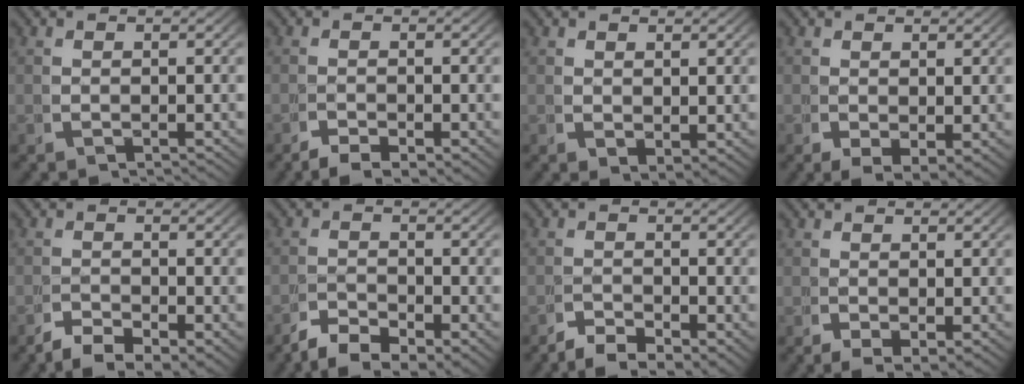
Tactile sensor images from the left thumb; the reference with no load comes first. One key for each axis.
{"total": 1.1, "fx": -1.0, "fy": -0.1, "fz": 0.5, "tx": 0.015, "ty": -0.001, "tz": -0.023}
{"total": 1.2, "fx": 1.0, "fy": 0.3, "fz": 0.5, "tx": -0.002, "ty": -0.003, "tz": 0.027}
{"total": 1.1, "fx": 0.4, "fy": 0.4, "fz": 1.0, "tx": -0.007, "ty": -0.009, "tz": 0.017}
{"total": 1.9, "fx": -1.6, "fy": 0.4, "fz": 1.0, "tx": 0.005, "ty": -0.005, "tz": -0.034}
{"total": 2.3, "fx": -2.0, "fy": 0.5, "fz": 1.0, "tx": 0.007, "ty": -0.002, "tz": -0.046}
{"total": 1.7, "fx": -1.6, "fy": 0.2, "fz": 0.7, "tx": 0.011, "ty": -0.002, "tz": -0.037}
{"total": 0.7, "fx": 0.2, "fy": 0.0, "fz": 0.7, "tx": -0.004, "ty": -0.007, "tz": 0.011}